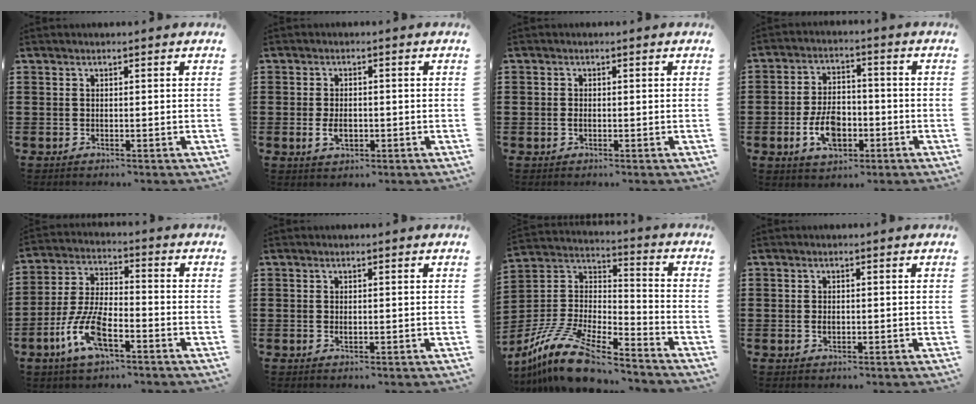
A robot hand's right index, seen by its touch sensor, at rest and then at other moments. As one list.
[{"total": 3.3, "force": [-0.7, 2.0, 2.5], "torque": [-0.047, 0.003, -0.013]}, {"total": 0.9, "force": [-0.2, 0.7, 0.5], "torque": [-0.013, 0.003, -0.005]}, {"total": 7.5, "force": [-2.4, 4.5, 5.6], "torque": [-0.113, 0.003, -0.050]}, {"total": 9.4, "force": [-4.5, 3.7, 7.4], "torque": [-0.182, -0.008, -0.090]}, {"total": 0.8, "force": [0.0, 0.4, 0.7], "torque": [-0.015, 0.002, -0.001]}, {"total": 15.0, "force": [-12.2, 3.9, 7.8], "torque": [-0.168, 0.035, -0.235]}, {"total": 1.2, "force": [-0.2, 0.8, 0.9], "torque": [-0.019, 0.005, -0.004]}]